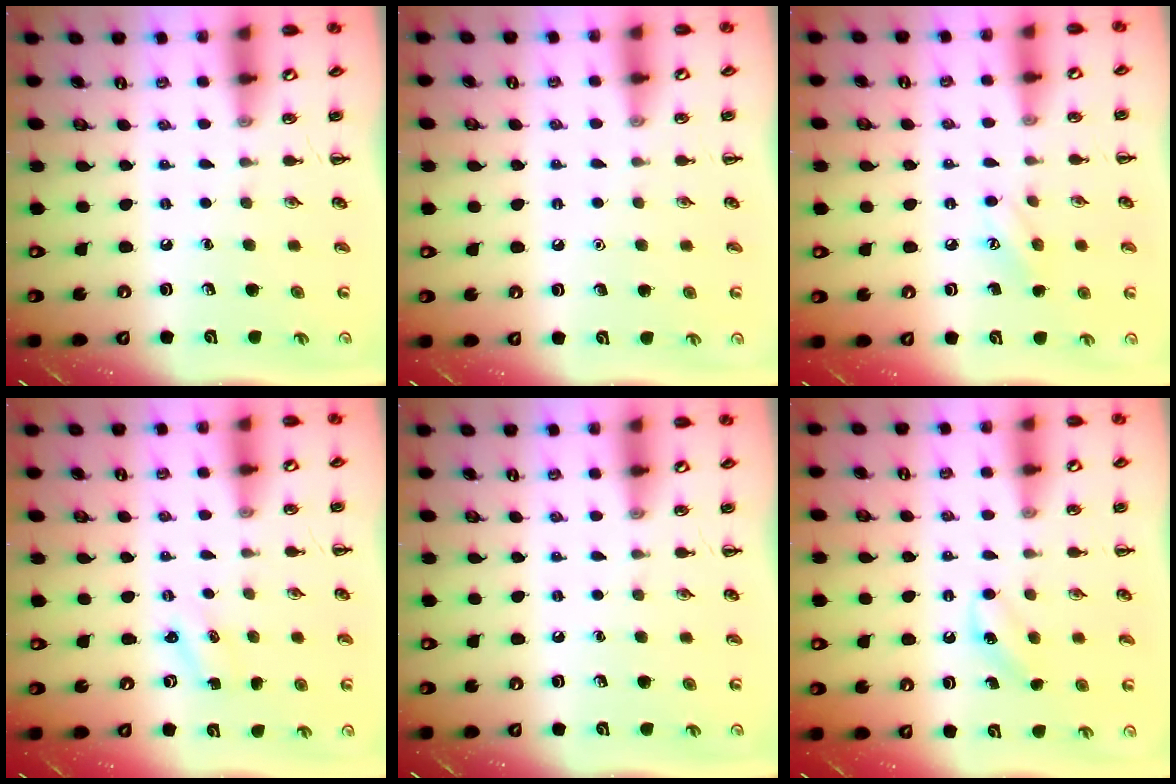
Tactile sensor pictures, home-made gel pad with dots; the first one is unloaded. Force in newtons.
{"total": 1.5, "press": 1.5, "slide": 0.2}
{"total": 8.1, "press": 7.9, "slide": 2.0}
{"total": 1.3, "press": 1.2, "slide": 0.3}
{"total": 0.0}
{"total": 5.5, "press": 5.3, "slide": 1.4}